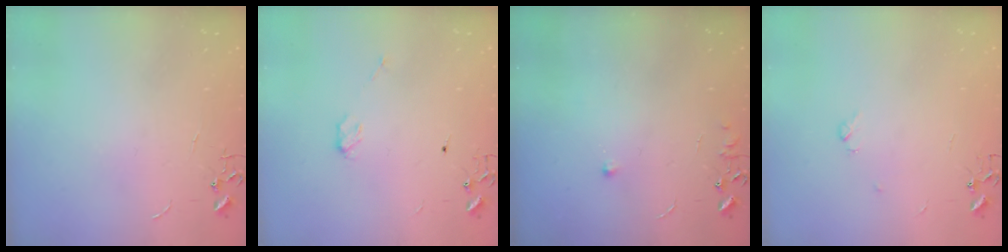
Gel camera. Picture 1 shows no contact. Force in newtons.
{"total": 4.0, "press": 3.9, "slide": 0.3}
{"total": 5.1, "press": 5.0, "slide": 0.7}
{"total": 3.6, "press": 3.5, "slide": 0.6}